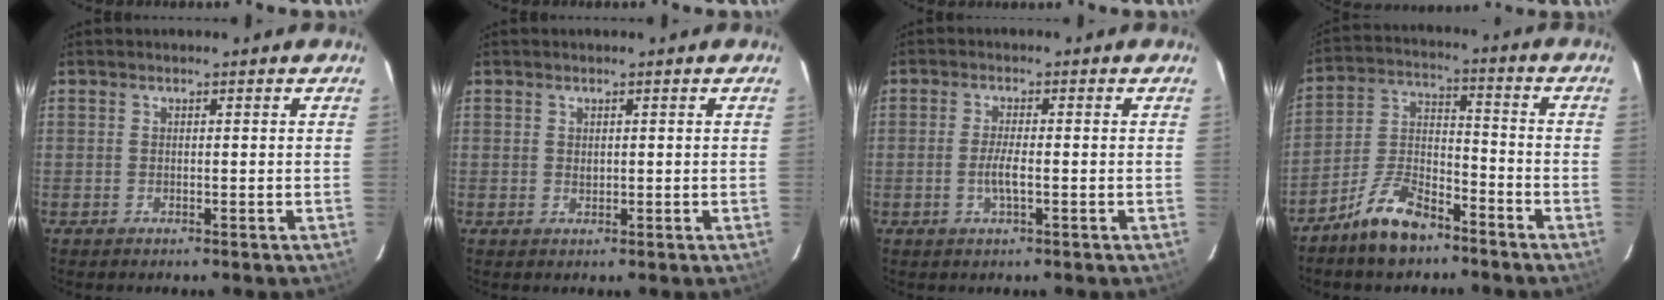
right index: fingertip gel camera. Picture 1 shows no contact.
{"total": 0.7, "force": [0.3, 0.6, 0.3], "torque": [-0.003, 0.004, 0.008]}
{"total": 3.2, "force": [-0.9, 0.4, 3.1], "torque": [-0.059, -0.002, -0.017]}
{"total": 10.8, "force": [-7.9, 4.6, 5.8], "torque": [-0.125, 0.020, -0.146]}